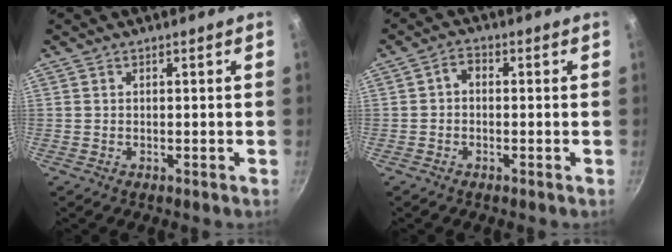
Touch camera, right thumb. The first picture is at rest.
{"total": 2.3, "force": [-0.4, 1.6, 1.5], "torque": [-0.028, 0.011, -0.013]}